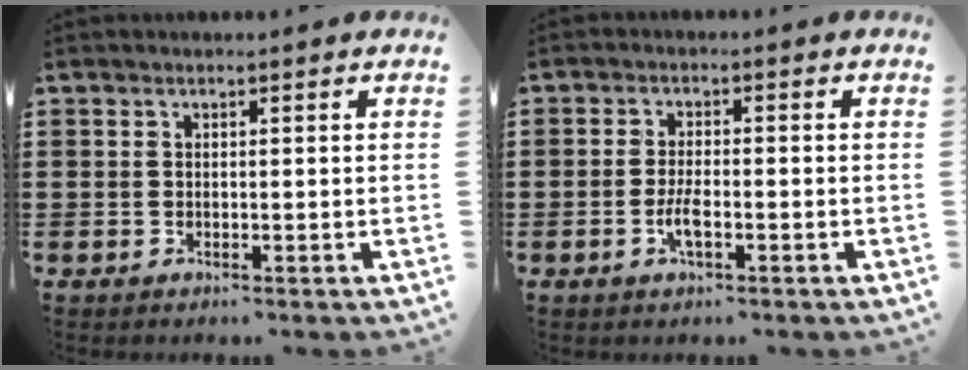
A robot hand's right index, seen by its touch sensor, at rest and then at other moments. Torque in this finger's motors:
{"motor_torque": [2.14, 0.00, 0.11, 0.09]}